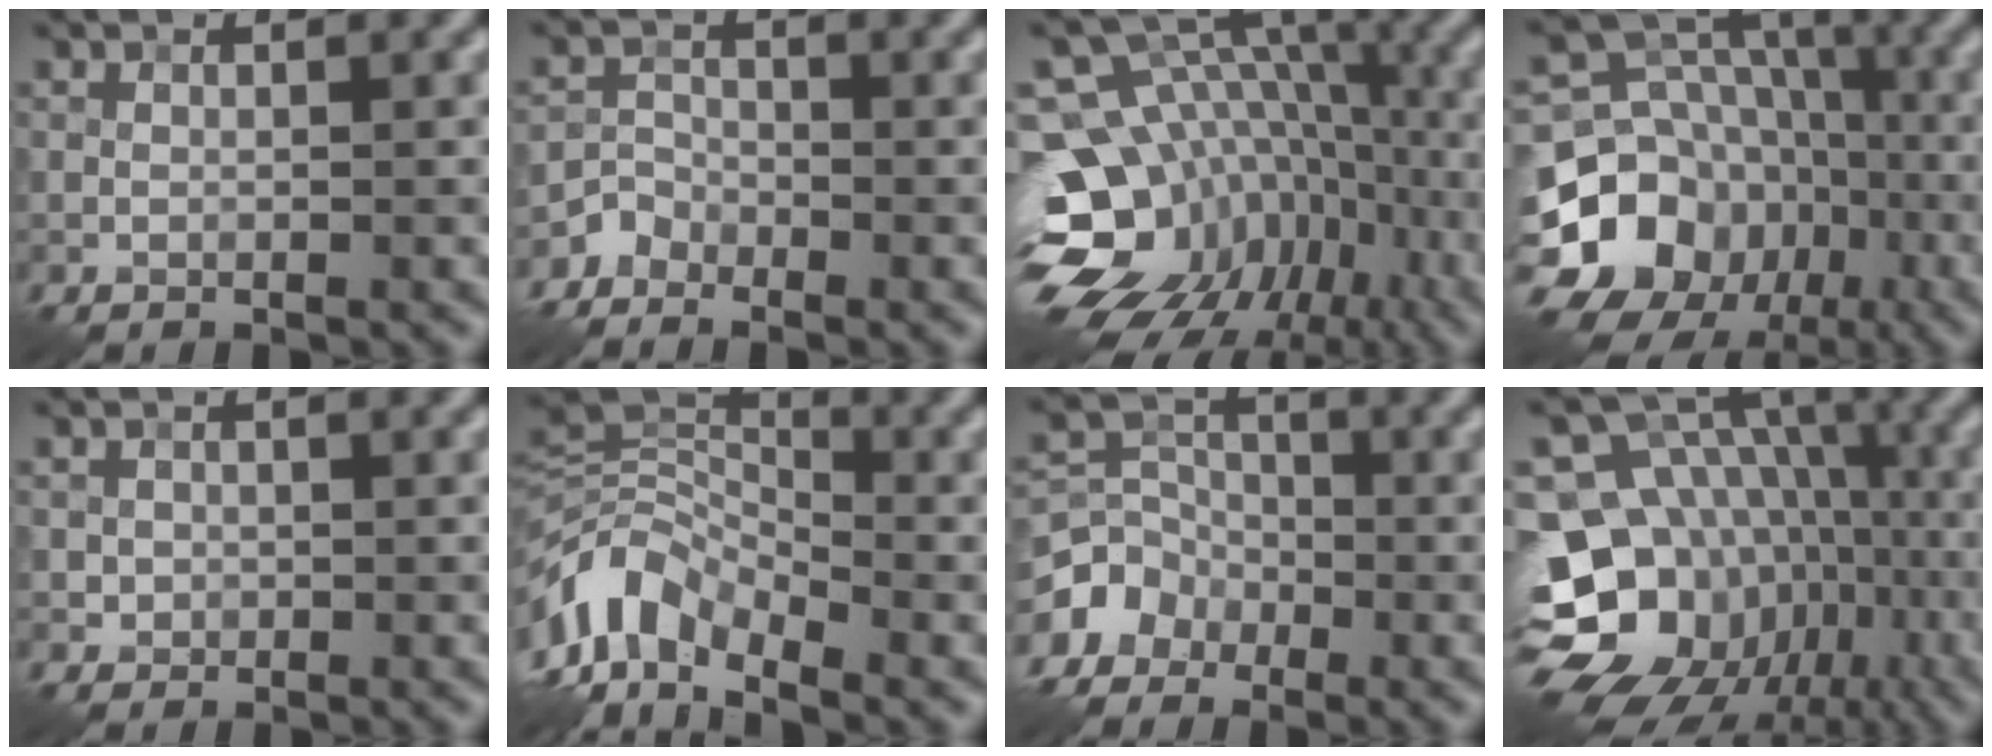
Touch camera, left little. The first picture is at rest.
{"total": 2.2, "force": [-2.1, 0.9, 0.1], "torque": [-0.001, 0.005, -0.044]}
{"total": 17.5, "force": [-6.9, 13.3, 9.0], "torque": [-0.174, 0.009, -0.088]}
{"total": 12.9, "force": [-6.0, 10.6, 4.5], "torque": [-0.098, 0.003, -0.110]}
{"total": 0.8, "force": [-0.1, 0.8, 0.0], "torque": [0.009, -0.002, -0.003]}
{"total": 7.3, "force": [-4.0, 4.4, 4.2], "torque": [-0.076, 0.005, -0.088]}
{"total": 4.7, "force": [-3.2, 3.3, 0.8], "torque": [0.011, 0.008, -0.068]}
{"total": 19.8, "force": [-8.2, 16.3, 7.7], "torque": [-0.147, -0.012, -0.129]}